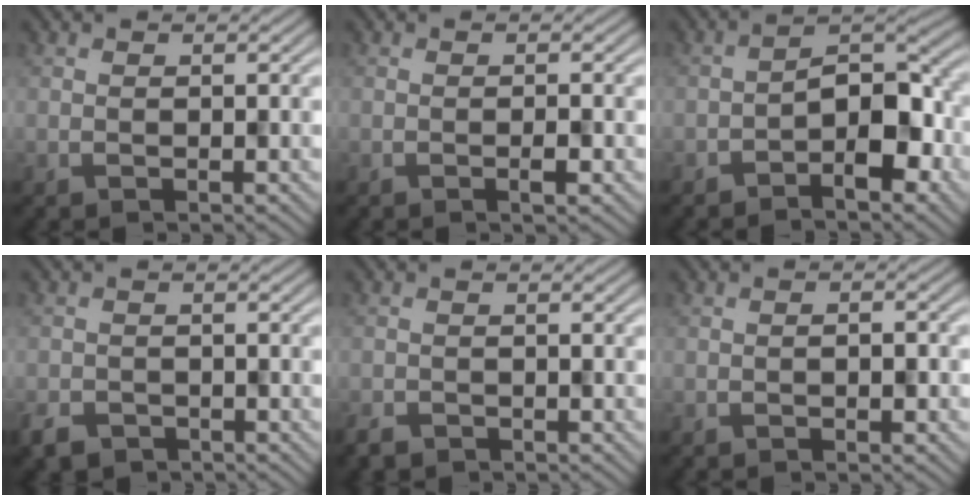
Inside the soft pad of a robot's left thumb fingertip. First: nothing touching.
{"total": 1.0, "force": [-0.4, 0.0, 0.9], "torque": [-0.014, 0.005, -0.007]}
{"total": 6.8, "force": [-2.7, 3.2, 5.3], "torque": [-0.060, 0.020, -0.052]}
{"total": 2.9, "force": [-2.3, 1.6, 0.6], "torque": [-0.011, -0.008, -0.045]}
{"total": 1.8, "force": [-1.6, 0.8, 0.1], "torque": [-0.002, -0.005, -0.031]}
{"total": 1.2, "force": [-0.6, 0.4, 0.9], "torque": [-0.015, 0.004, -0.012]}